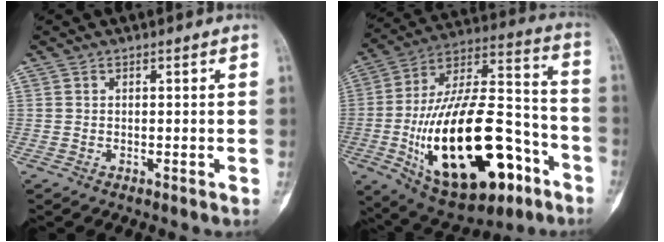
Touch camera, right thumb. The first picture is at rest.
{"total": 32.0, "force": [-11.2, 15.0, 26.0], "torque": [-0.459, 0.049, -0.162]}